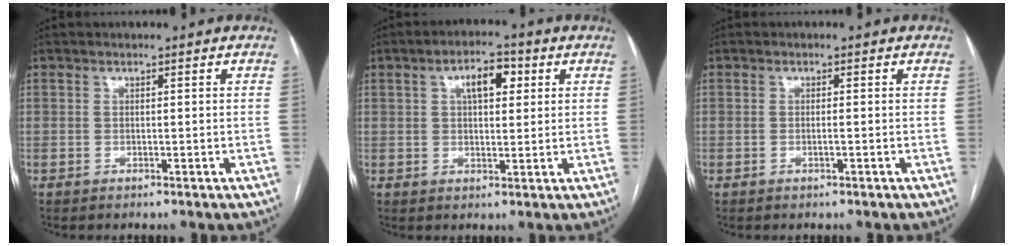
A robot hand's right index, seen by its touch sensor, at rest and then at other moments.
{"total": 5.9, "force": [2.1, 2.6, 4.9], "torque": [-0.082, 0.015, 0.034]}
{"total": 0.8, "force": [-0.2, 0.0, 0.7], "torque": [-0.015, -0.001, -0.002]}